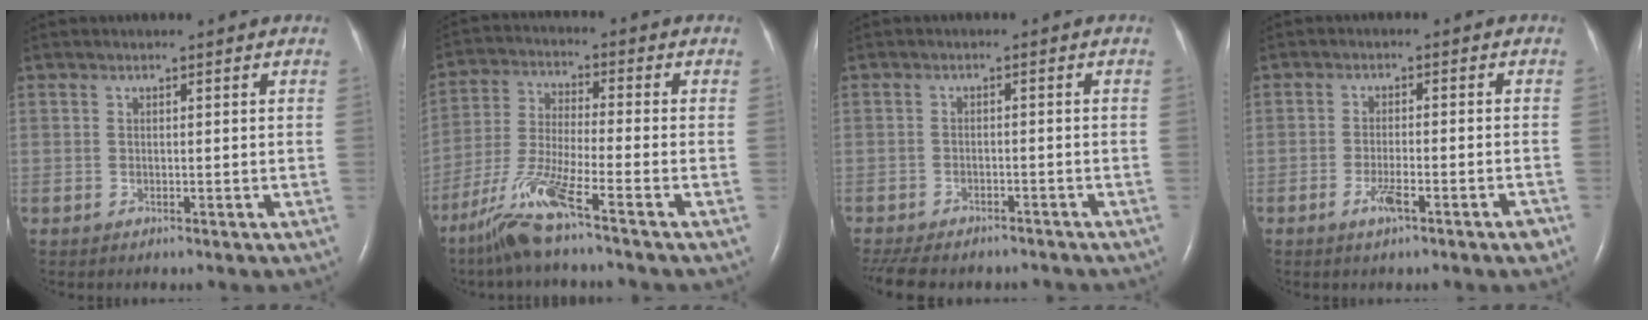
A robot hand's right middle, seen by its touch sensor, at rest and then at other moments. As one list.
[{"total": 9.7, "force": [-6.5, -0.4, 7.2], "torque": [-0.156, -0.027, -0.132]}, {"total": 12.7, "force": [-10.6, 4.7, 5.0], "torque": [-0.114, -0.008, -0.139]}, {"total": 4.2, "force": [-2.4, 0.4, 3.5], "torque": [-0.060, -0.003, -0.043]}]